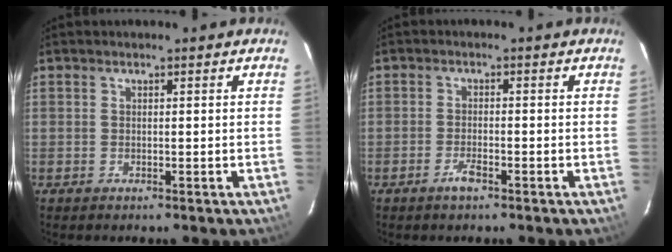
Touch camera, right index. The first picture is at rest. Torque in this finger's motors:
{"motor_torque": [0.40, 0.27, 0.22, 0.03]}